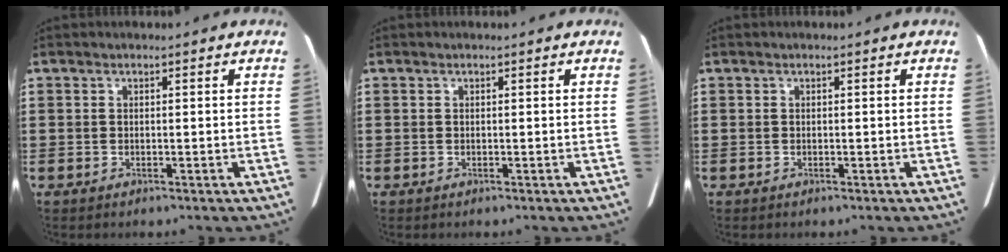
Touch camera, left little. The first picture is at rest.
{"total": 0.0}
{"total": 0.0}